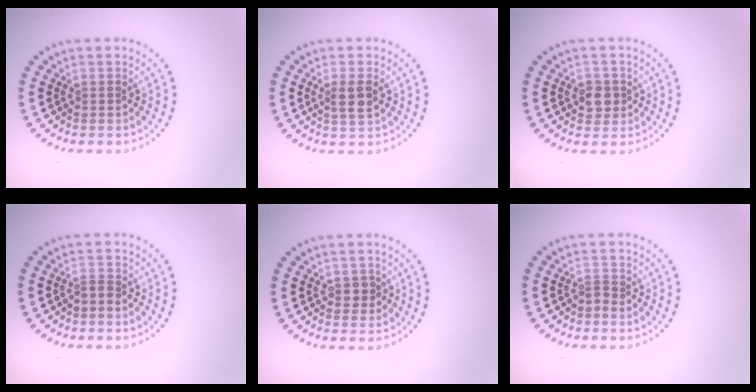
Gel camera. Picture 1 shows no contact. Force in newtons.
{"total": 2.1, "press": 1.9, "slide": 0.8}
{"total": 1.9, "press": 1.8, "slide": 0.5}
{"total": 0.7, "press": 0.5, "slide": 0.6}
{"total": 1.3, "press": 1.2, "slide": 0.4}
{"total": 0.7, "press": 0.3, "slide": 0.7}